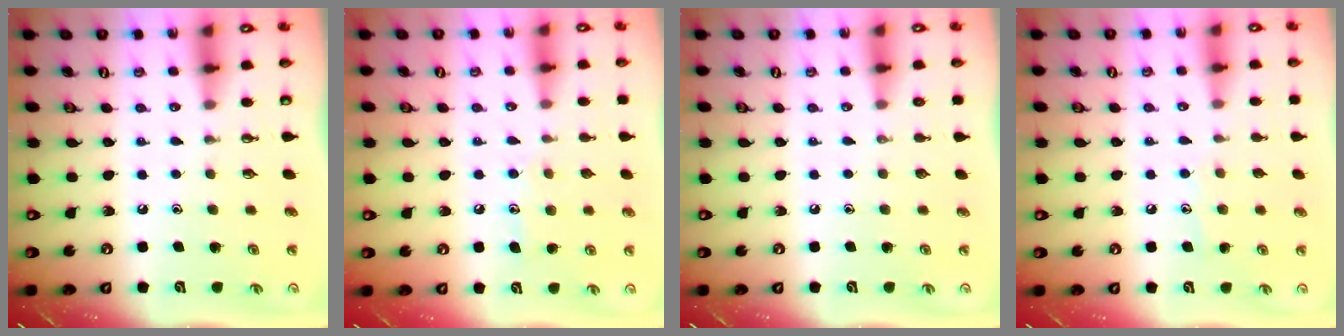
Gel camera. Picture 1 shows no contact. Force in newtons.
{"total": 7.8, "press": 7.8, "slide": 0.5}
{"total": 0.0}
{"total": 5.7, "press": 5.7, "slide": 0.4}